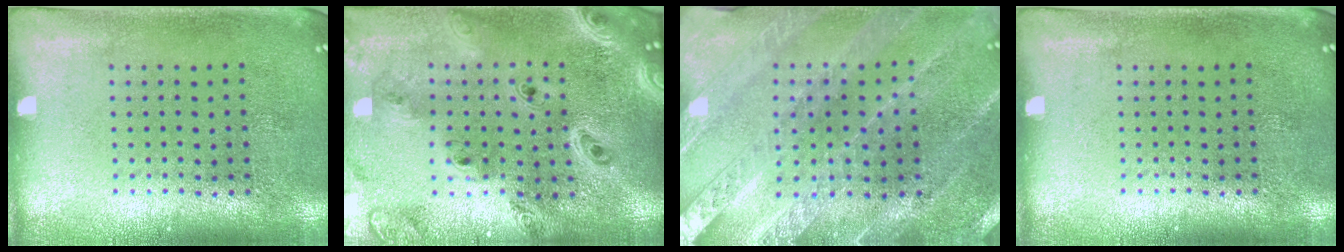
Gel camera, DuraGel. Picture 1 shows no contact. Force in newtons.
{"total": 2.9, "press": 2.4, "slide": 1.6}
{"total": 1.8, "press": 1.8, "slide": 0.1}
{"total": 0.0}